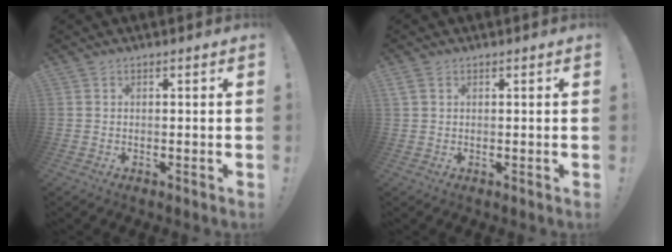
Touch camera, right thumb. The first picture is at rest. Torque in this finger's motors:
{"motor_torque": [0.52, 1.86, 0.94, 0.75, 0.41]}